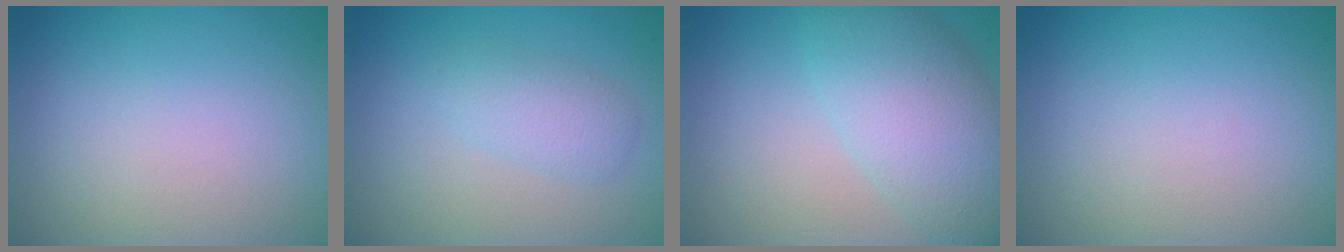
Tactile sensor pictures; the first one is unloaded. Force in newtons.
{"total": 2.1, "press": 2.1, "slide": 0.1}
{"total": 6.3, "press": 6.3, "slide": 0.2}
{"total": 0.0}